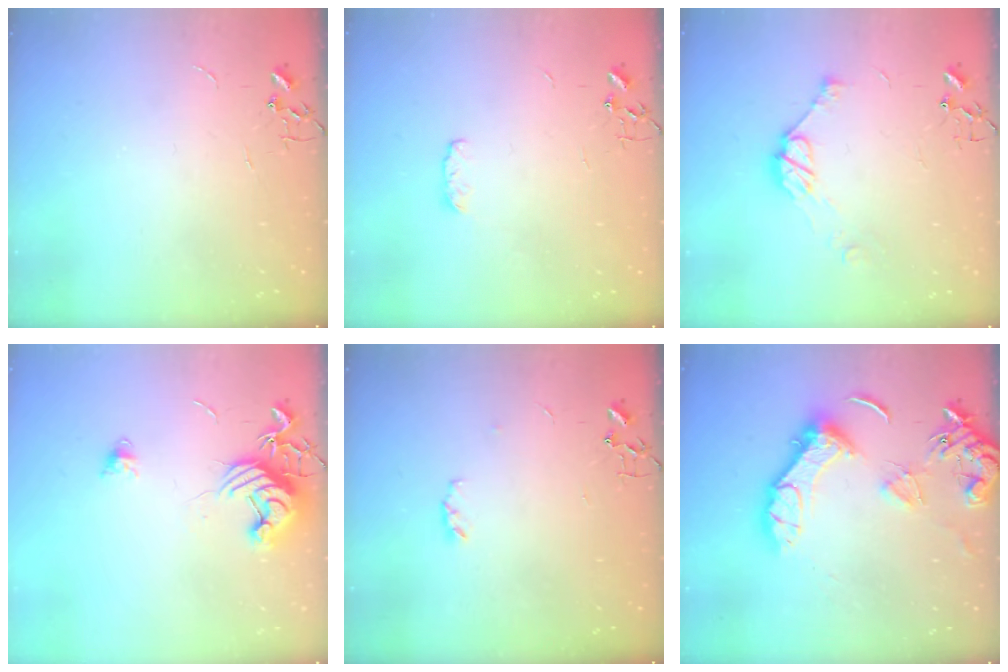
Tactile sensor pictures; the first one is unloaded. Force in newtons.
{"total": 4.3, "press": 4.3, "slide": 0.7}
{"total": 9.2, "press": 9.2, "slide": 0.5}
{"total": 11.6, "press": 11.6, "slide": 0.5}
{"total": 3.8, "press": 3.8, "slide": 0.6}
{"total": 15.8, "press": 15.7, "slide": 1.7}